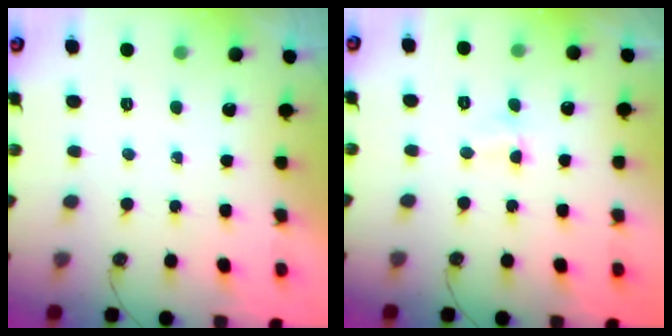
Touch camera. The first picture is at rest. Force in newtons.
{"total": 2.2, "press": 2.1, "slide": 0.5}